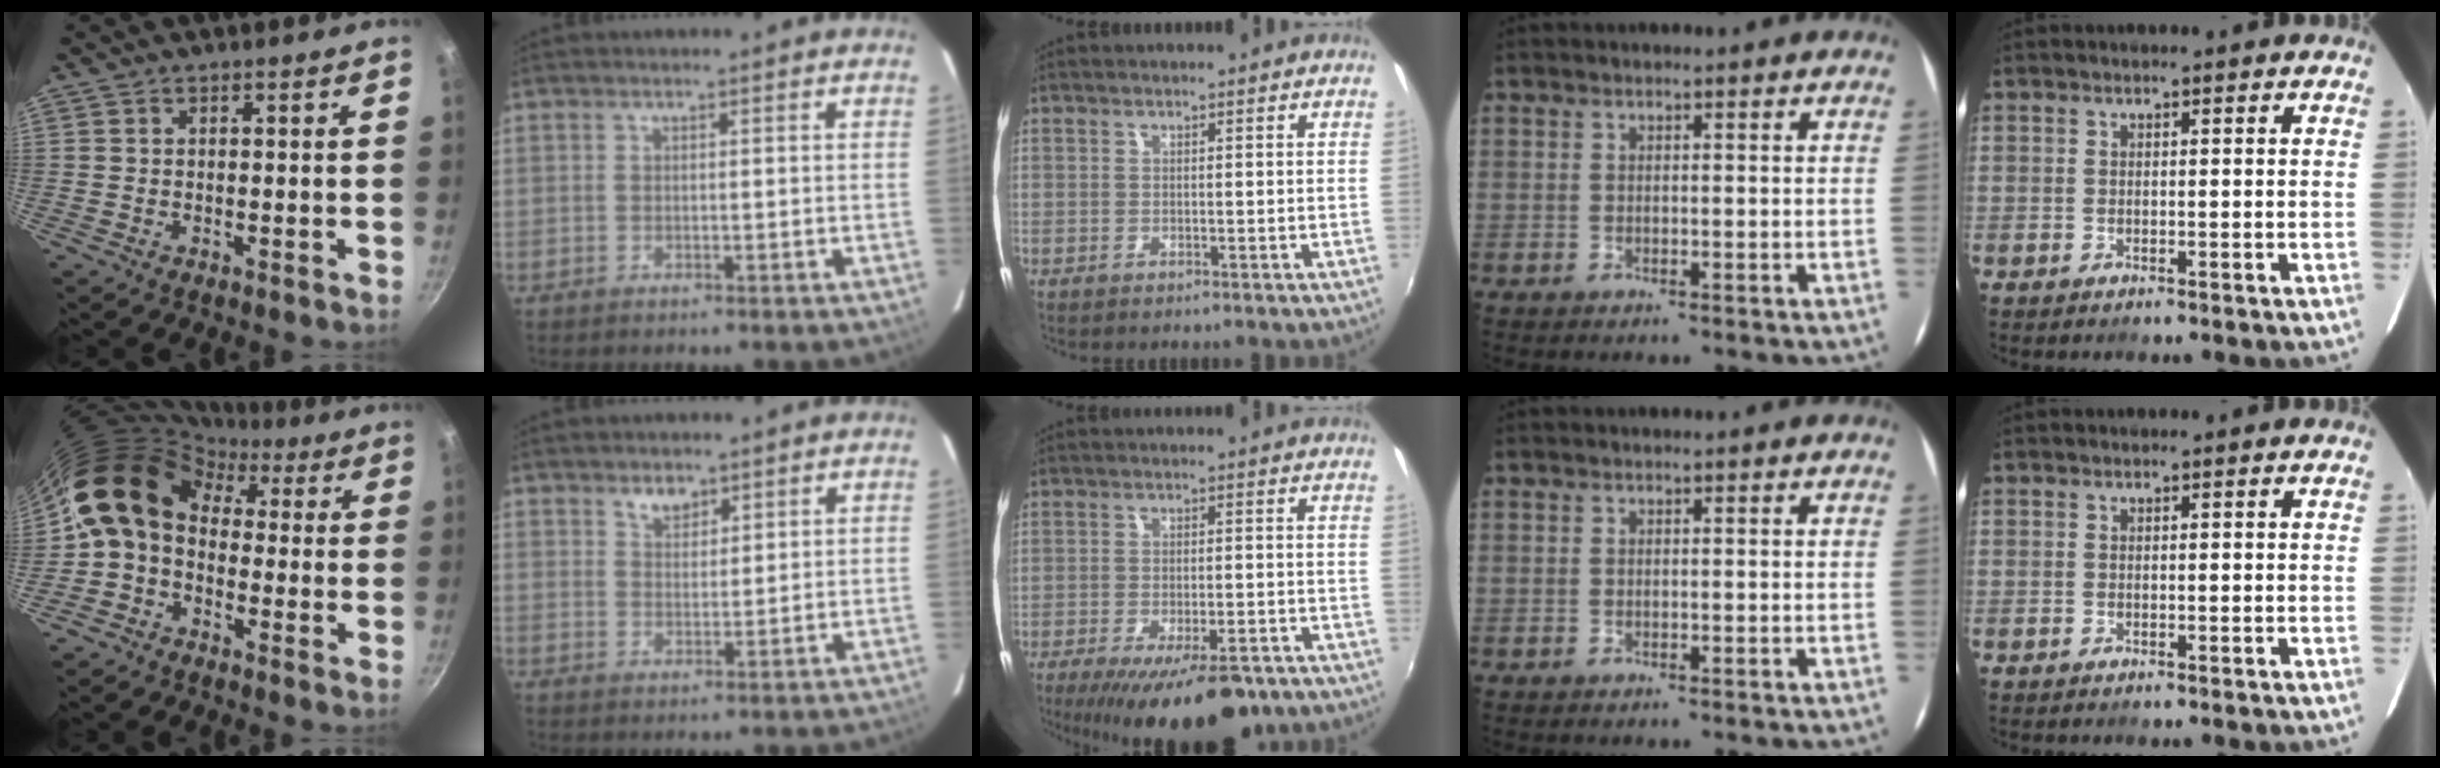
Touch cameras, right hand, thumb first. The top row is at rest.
{"thumb": {"total": 12.9, "force": [0.9, 9.9, 8.2], "torque": [-0.125, 0.038, -0.013]}, "index": {"total": 3.3, "force": [2.4, 1.8, 1.4], "torque": [-0.017, 0.004, 0.043]}, "middle": {"total": 16.6, "force": [-11.6, 5.7, 10.5], "torque": [-0.188, -0.038, -0.163]}}